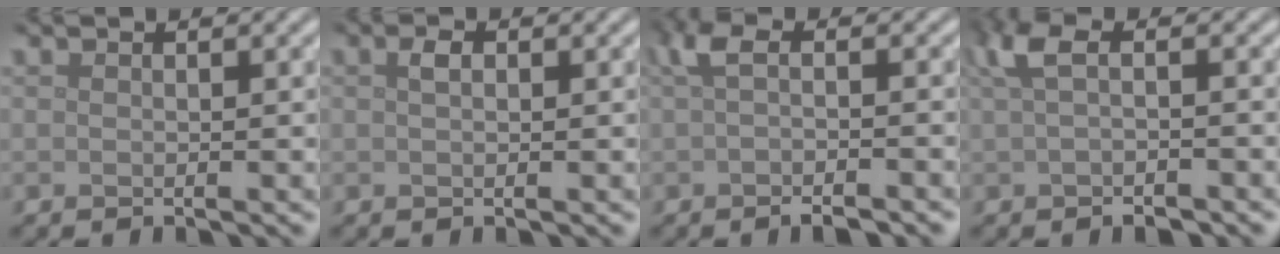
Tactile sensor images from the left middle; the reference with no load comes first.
{"total": 1.0, "force": [0.3, 0.5, 0.8], "torque": [-0.015, 0.002, 0.003]}
{"total": 3.6, "force": [-0.8, 1.1, 3.4], "torque": [-0.062, -0.005, -0.012]}
{"total": 3.4, "force": [0.0, 1.4, 3.1], "torque": [-0.062, 0.003, -0.002]}